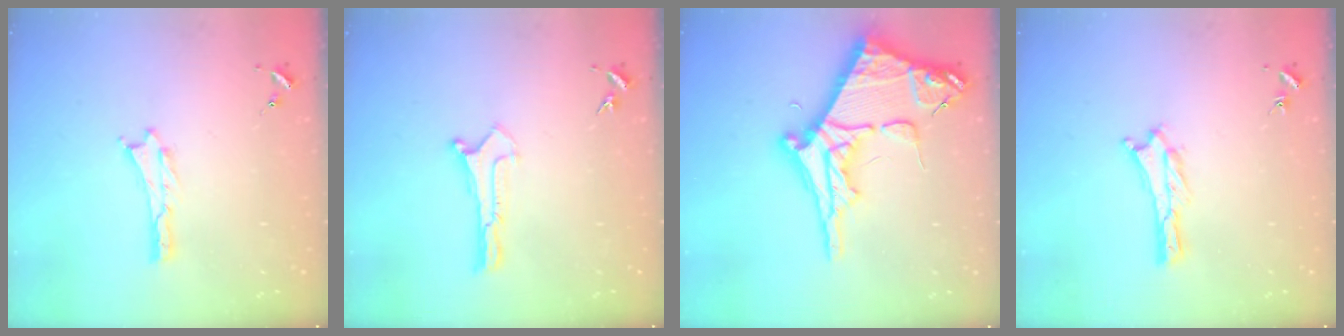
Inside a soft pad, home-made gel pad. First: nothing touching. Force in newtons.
{"total": 0.5, "press": 0.5, "slide": 0.1}
{"total": 10.3, "press": 10.2, "slide": 1.0}
{"total": 0.7, "press": 0.6, "slide": 0.2}